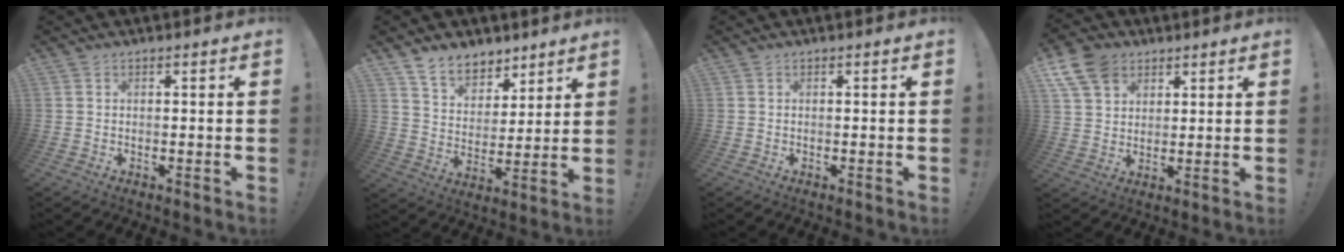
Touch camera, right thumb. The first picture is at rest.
{"total": 10.1, "force": [7.9, 5.8, 2.4], "torque": [-0.041, -0.061, 0.154]}
{"total": 0.0}
{"total": 10.4, "force": [5.9, 7.2, 4.6], "torque": [-0.096, -0.020, 0.118]}